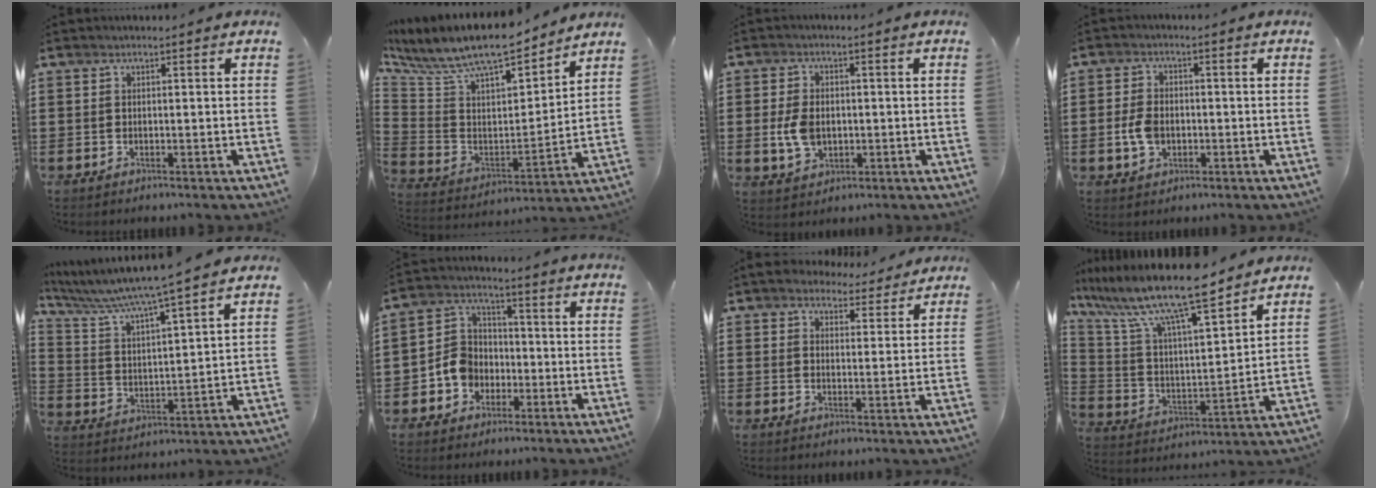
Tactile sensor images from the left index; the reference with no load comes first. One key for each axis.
{"total": 9.3, "fx": 8.4, "fy": 2.2, "fz": 3.4, "tx": -0.108, "ty": -0.061, "tz": 0.144}
{"total": 5.7, "fx": -0.3, "fy": 3.8, "fz": 4.2, "tx": -0.102, "ty": 0.003, "tz": -0.009}
{"total": 4.7, "fx": -0.7, "fy": 3.1, "fz": 3.4, "tx": -0.086, "ty": 0.000, "tz": -0.017}
{"total": 6.0, "fx": 5.4, "fy": -0.8, "fz": 2.6, "tx": -0.076, "ty": -0.042, "tz": 0.085}
{"total": 6.1, "fx": -2.2, "fy": 5.4, "fz": 1.9, "tx": -0.069, "ty": 0.013, "tz": -0.047}
{"total": 4.3, "fx": 4.1, "fy": 1.2, "fz": 0.6, "tx": -0.029, "ty": -0.013, "tz": 0.074}
{"total": 12.4, "fx": 10.4, "fy": 1.0, "fz": 6.7, "tx": -0.170, "ty": -0.062, "tz": 0.177}